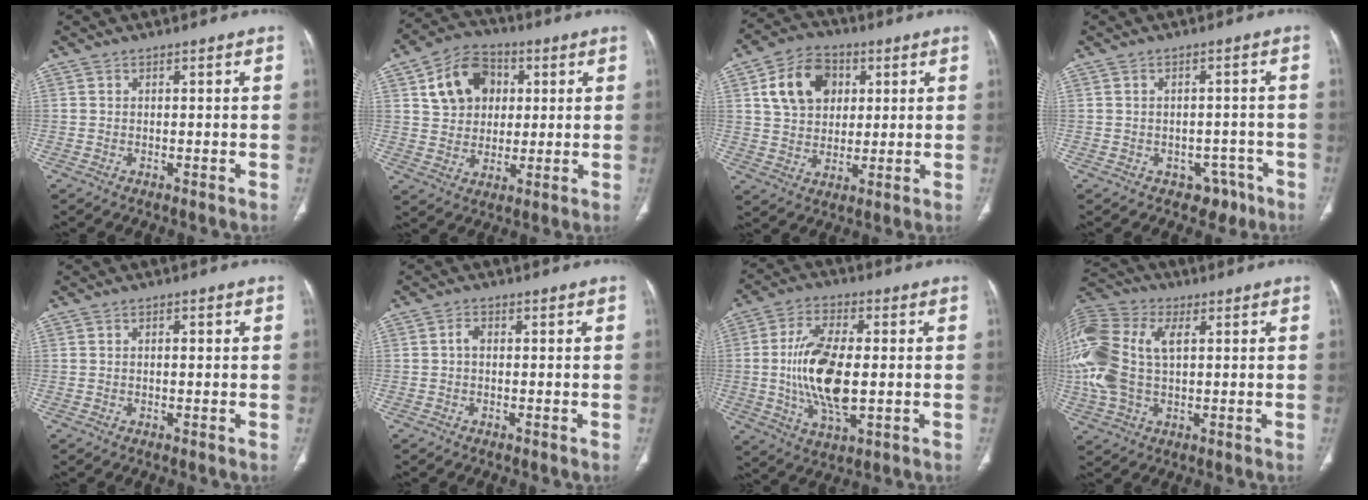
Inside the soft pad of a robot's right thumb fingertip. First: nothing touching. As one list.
[{"total": 11.7, "force": [3.8, 8.3, 7.3], "torque": [-0.106, 0.002, 0.068]}, {"total": 12.3, "force": [3.9, 9.3, 7.1], "torque": [-0.097, 0.001, 0.068]}, {"total": 4.5, "force": [-2.6, 3.4, 1.3], "torque": [0.005, 0.023, -0.028]}, {"total": 1.3, "force": [0.2, 0.5, 1.2], "torque": [-0.023, 0.004, 0.002]}, {"total": 1.4, "force": [-0.1, 1.0, 1.1], "torque": [-0.016, 0.004, -0.006]}, {"total": 14.8, "force": [-0.5, 6.5, 13.3], "torque": [-0.261, -0.004, -0.007]}, {"total": 18.4, "force": [2.9, 10.8, 14.6], "torque": [-0.359, 0.017, 0.050]}]